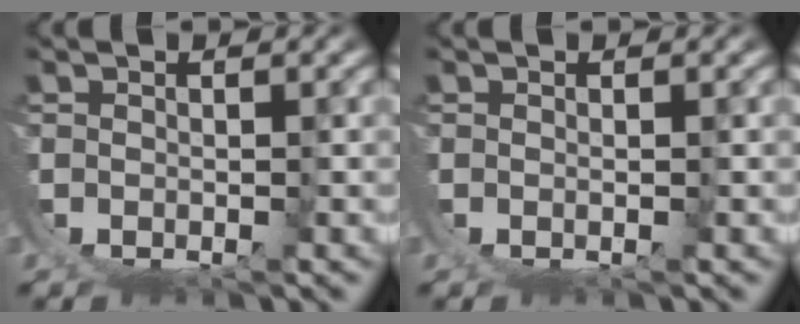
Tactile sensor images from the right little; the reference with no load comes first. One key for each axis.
{"total": 1.2, "fx": 0.4, "fy": -1.2, "fz": 0.0, "tx": 0.009, "ty": 0.005, "tz": 0.008}